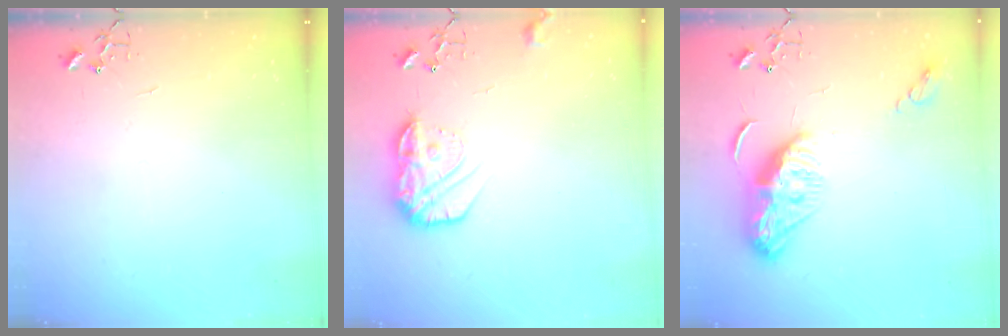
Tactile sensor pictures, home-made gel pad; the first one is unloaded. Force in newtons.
{"total": 13.9, "press": 13.9, "slide": 1.0}
{"total": 10.0, "press": 10.0, "slide": 0.9}